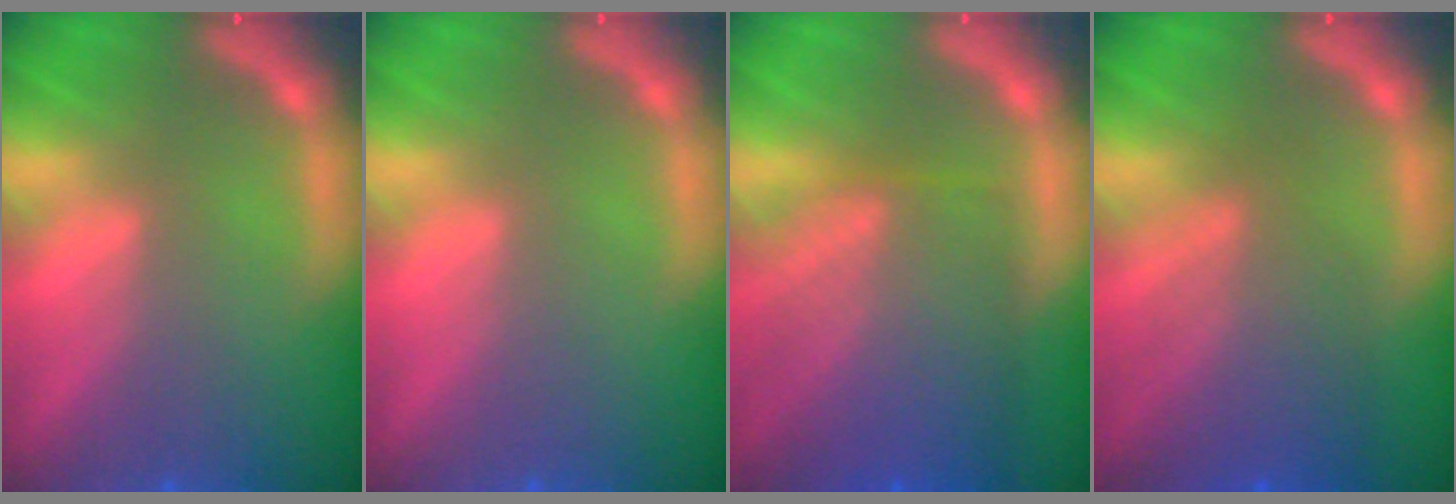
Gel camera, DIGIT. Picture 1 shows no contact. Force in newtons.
{"total": 0.0}
{"total": 8.6}
{"total": 6.0}